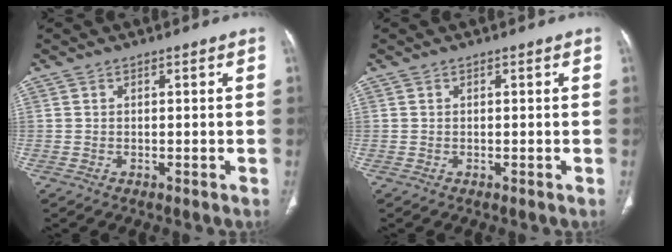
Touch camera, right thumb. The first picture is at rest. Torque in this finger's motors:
{"motor_torque": [0.06, 0.04, -0.06, -0.03, 0.01]}